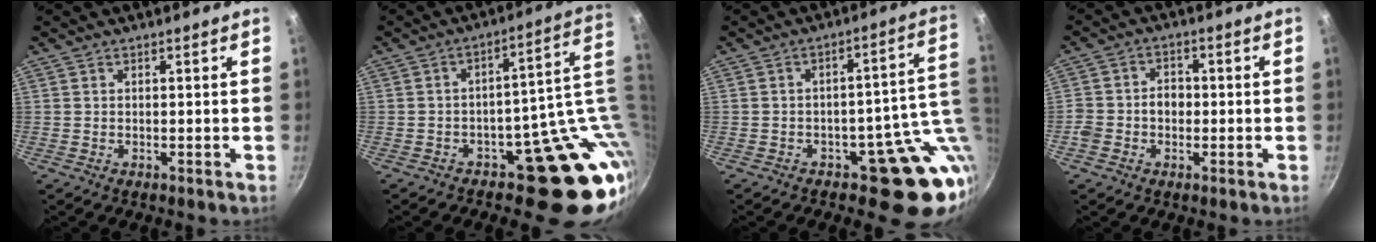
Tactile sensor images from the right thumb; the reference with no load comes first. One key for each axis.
{"total": 17.9, "fx": -6.1, "fy": 7.5, "fz": 15.0, "tx": -0.078, "ty": 0.080, "tz": -0.076}
{"total": 14.1, "fx": -4.7, "fy": 5.7, "fz": 12.0, "tx": -0.096, "ty": 0.032, "tz": -0.052}
{"total": 5.7, "fx": -1.0, "fy": 4.4, "fz": 3.4, "tx": -0.049, "ty": 0.026, "tz": -0.019}